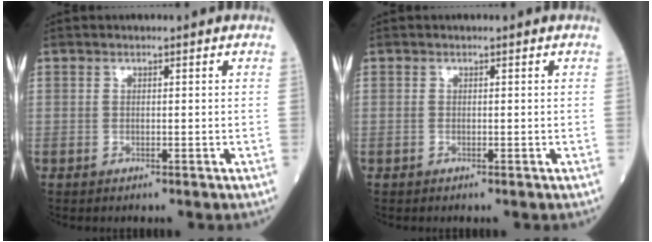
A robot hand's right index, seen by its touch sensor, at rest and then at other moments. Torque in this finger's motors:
{"motor_torque": [0.00, 0.00, 0.00, 0.00]}